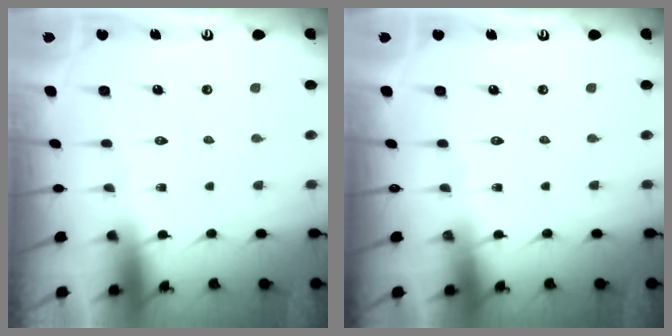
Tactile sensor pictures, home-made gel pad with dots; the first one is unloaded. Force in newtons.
{"total": 0.0}